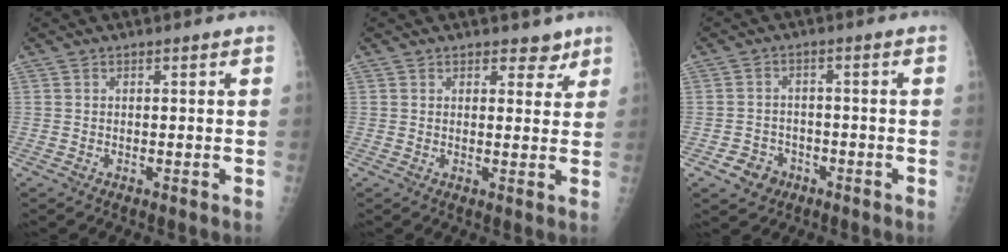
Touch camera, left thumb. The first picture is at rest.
{"total": 3.5, "force": [2.5, 2.1, 1.3], "torque": [0.010, -0.013, 0.032]}
{"total": 4.8, "force": [-2.5, 3.9, 1.0], "torque": [0.003, 0.017, -0.037]}